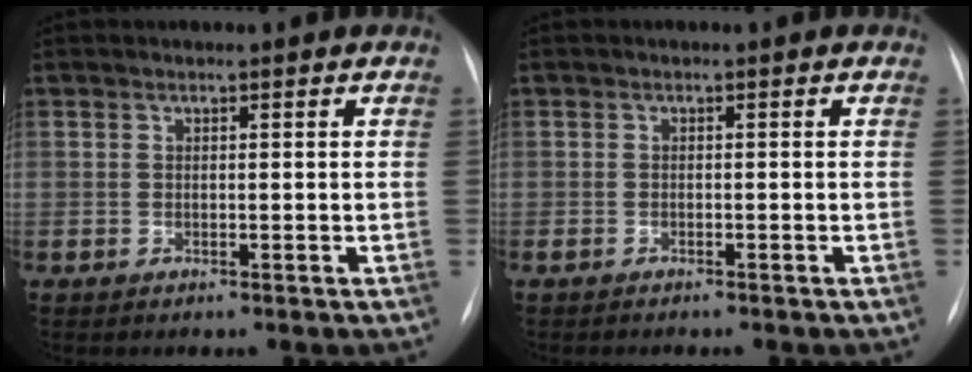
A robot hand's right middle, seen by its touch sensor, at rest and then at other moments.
{"total": 2.1, "force": [-1.8, 0.6, 0.8], "torque": [-0.014, -0.006, -0.020]}